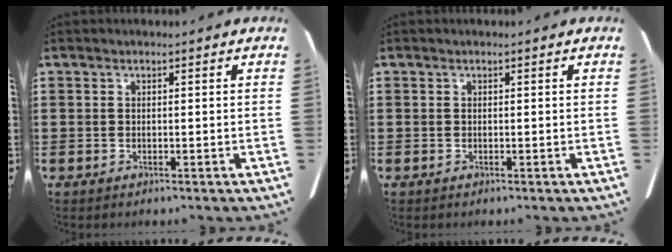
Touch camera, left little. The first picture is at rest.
{"total": 0.0}